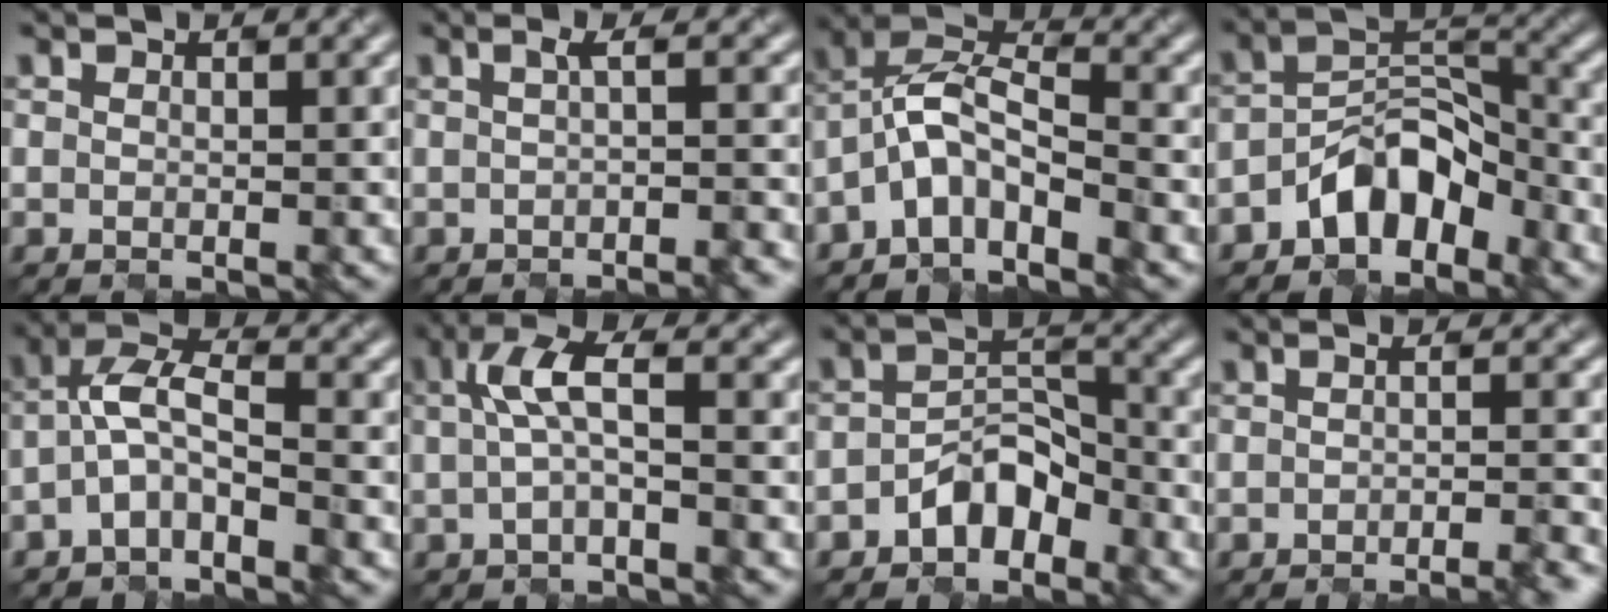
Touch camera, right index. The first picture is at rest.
{"total": 3.5, "force": [-0.9, 0.9, 3.3], "torque": [-0.034, 0.002, -0.007]}
{"total": 5.3, "force": [-3.4, 1.8, 3.6], "torque": [-0.069, 0.017, -0.067]}
{"total": 5.0, "force": [-3.5, 2.4, 2.5], "torque": [-0.032, 0.023, -0.064]}
{"total": 4.2, "force": [-2.1, 1.4, 3.3], "torque": [-0.070, 0.018, -0.043]}
{"total": 3.4, "force": [0.1, 0.9, 3.3], "torque": [-0.071, 0.010, 0.005]}
{"total": 3.4, "force": [-2.4, 1.8, 1.6], "torque": [-0.027, 0.018, -0.038]}
{"total": 4.7, "force": [-2.3, 1.2, 3.9], "torque": [-0.029, -0.005, -0.026]}